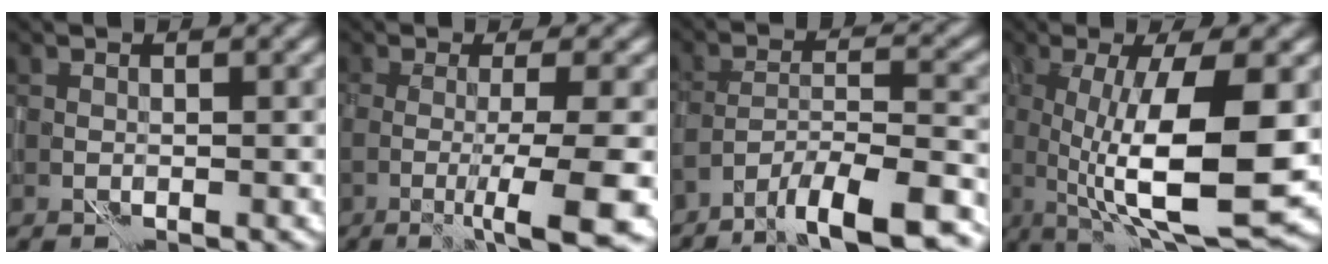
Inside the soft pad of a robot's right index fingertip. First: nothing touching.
{"total": 8.4, "force": [-2.7, 1.6, 7.8], "torque": [-0.101, -0.011, -0.042]}
{"total": 10.5, "force": [-8.1, 2.3, 6.3], "torque": [-0.102, 0.005, -0.132]}
{"total": 11.3, "force": [-0.6, 3.2, 10.8], "torque": [-0.171, -0.013, -0.005]}